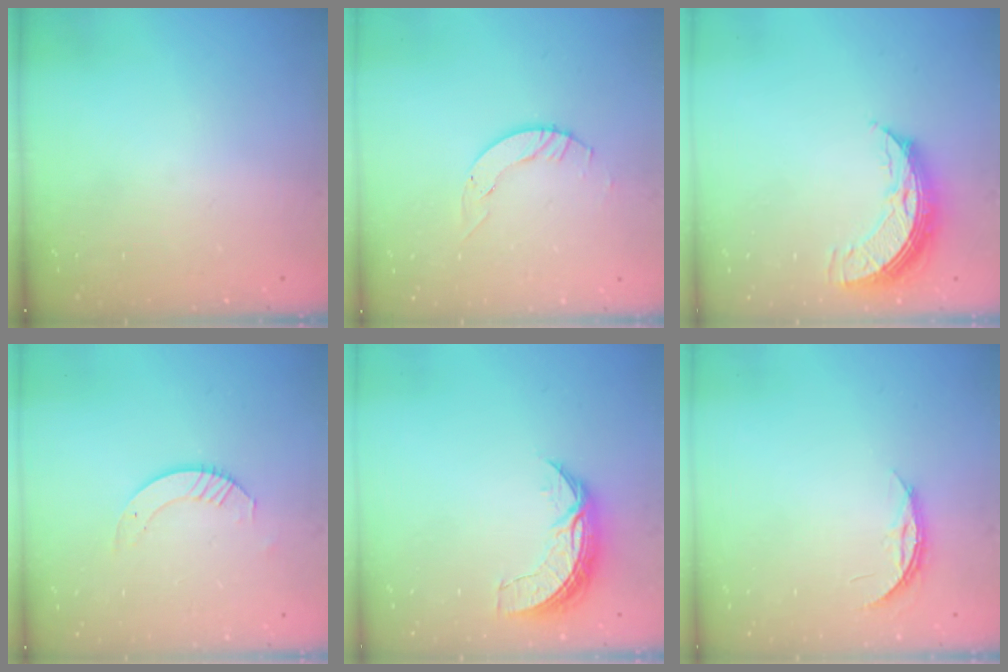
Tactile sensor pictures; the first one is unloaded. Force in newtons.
{"total": 3.9, "press": 3.9, "slide": 0.4}
{"total": 8.7, "press": 8.6, "slide": 0.9}
{"total": 3.2, "press": 3.2, "slide": 0.3}
{"total": 7.4, "press": 7.4, "slide": 0.5}
{"total": 3.8, "press": 3.8, "slide": 0.3}